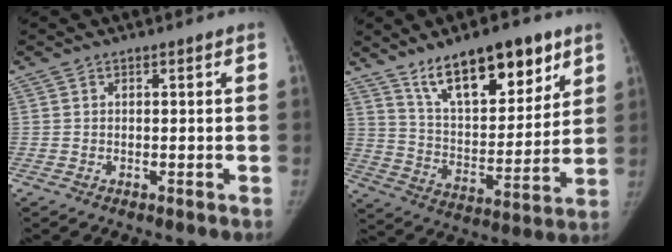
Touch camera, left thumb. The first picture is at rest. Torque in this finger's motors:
{"motor_torque": [1.50, 0.52, 1.27, -1.44, 0.10]}